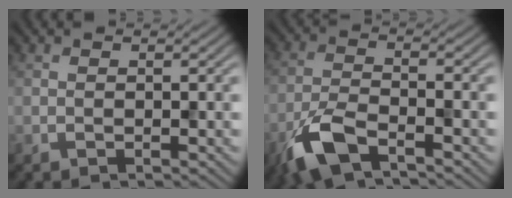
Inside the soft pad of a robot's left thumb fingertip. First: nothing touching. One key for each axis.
{"total": 7.4, "fx": -4.8, "fy": 2.3, "fz": 5.2, "tx": -0.117, "ty": -0.006, "tz": -0.106}